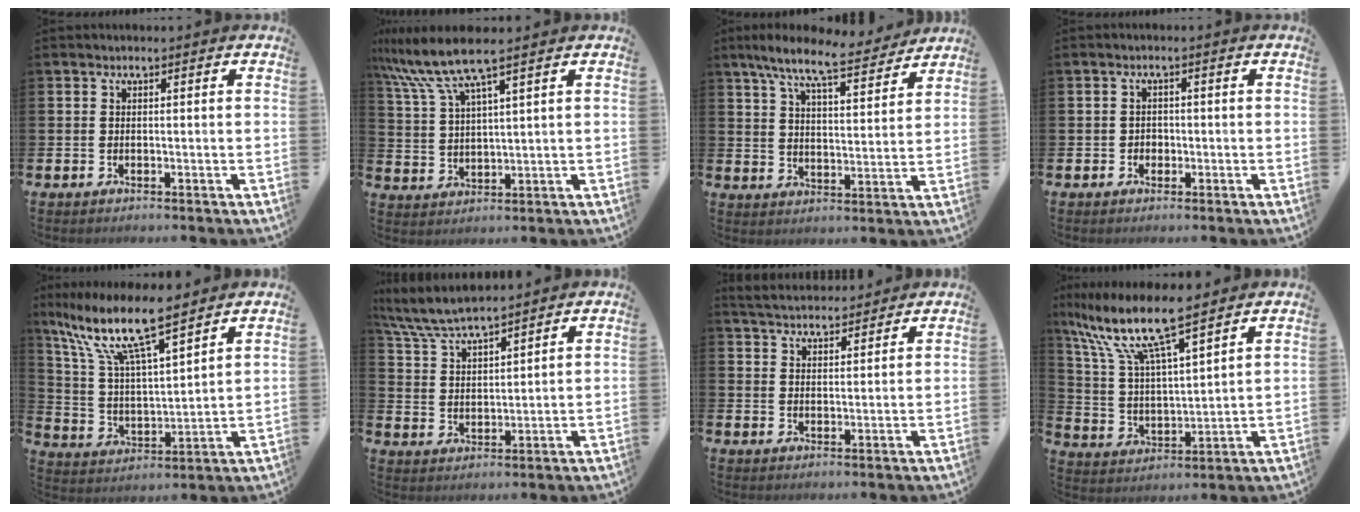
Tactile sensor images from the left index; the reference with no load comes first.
{"total": 7.9, "force": [6.3, 0.8, 4.8], "torque": [-0.117, -0.015, 0.111]}
{"total": 9.2, "force": [8.1, 1.4, 4.2], "torque": [-0.097, -0.041, 0.140]}
{"total": 1.4, "force": [-0.6, 1.3, 0.3], "torque": [-0.007, 0.004, -0.014]}
{"total": 11.8, "force": [9.5, 2.1, 6.7], "torque": [-0.170, -0.045, 0.162]}
{"total": 6.6, "force": [6.3, 0.7, 1.8], "torque": [-0.065, -0.026, 0.115]}
{"total": 4.4, "force": [4.4, 0.7, 0.1], "torque": [-0.024, -0.020, 0.081]}
{"total": 11.0, "force": [9.3, 1.5, 5.7], "torque": [-0.153, -0.048, 0.160]}